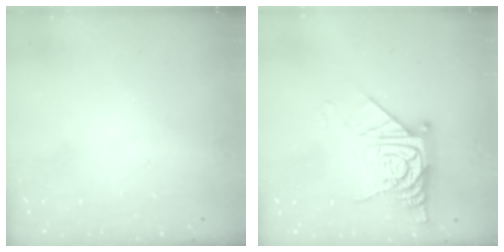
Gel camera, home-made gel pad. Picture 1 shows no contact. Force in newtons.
{"total": 14.3, "press": 14.2, "slide": 1.6}